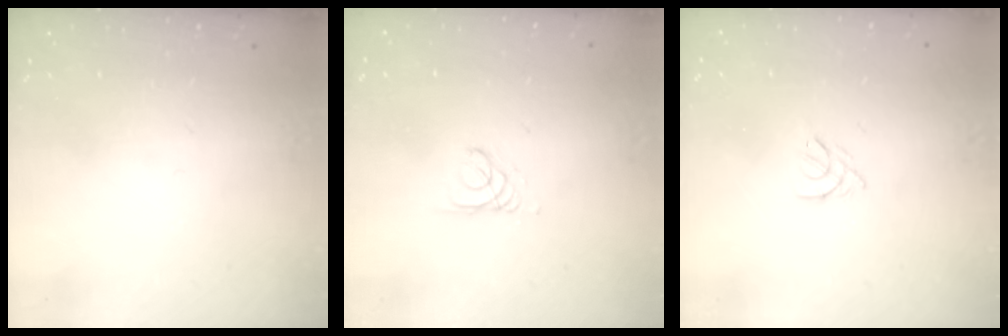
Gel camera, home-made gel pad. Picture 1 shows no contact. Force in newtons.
{"total": 1.1, "press": 1.1, "slide": 0.1}
{"total": 2.5, "press": 2.4, "slide": 0.6}